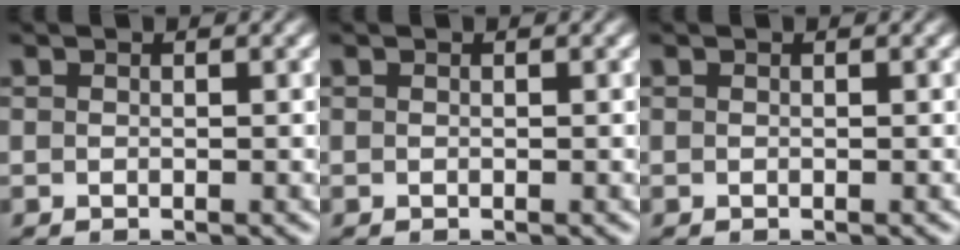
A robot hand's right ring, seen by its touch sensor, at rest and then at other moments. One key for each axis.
{"total": 0.0}
{"total": 0.0}